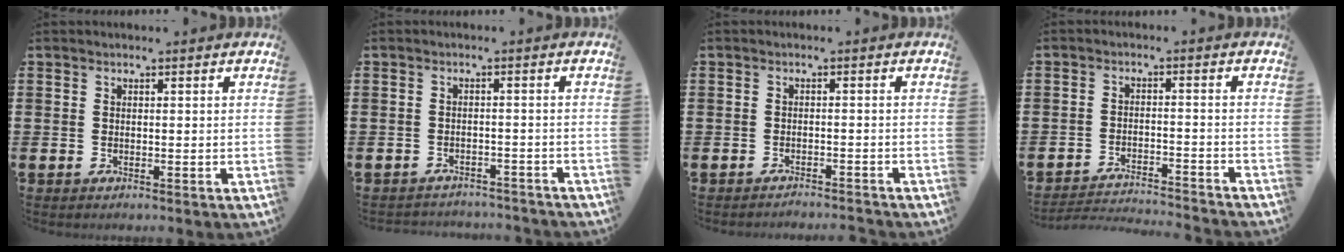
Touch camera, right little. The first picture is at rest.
{"total": 1.9, "force": [-1.9, 0.0, -0.2], "torque": [-0.002, 0.002, -0.042]}
{"total": 1.4, "force": [-1.3, -0.2, -0.1], "torque": [0.000, 0.004, -0.028]}
{"total": 3.0, "force": [-3.0, -0.1, 0.2], "torque": [-0.005, 0.002, -0.064]}